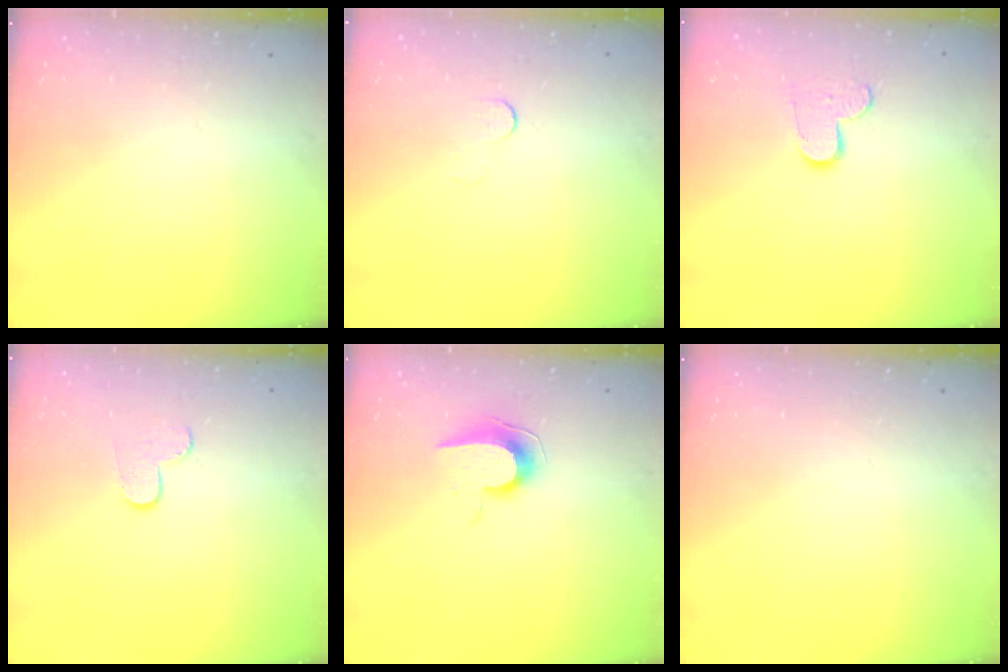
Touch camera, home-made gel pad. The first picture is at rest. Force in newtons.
{"total": 3.8, "press": 3.8, "slide": 0.3}
{"total": 8.2, "press": 8.2, "slide": 0.5}
{"total": 6.0, "press": 6.0, "slide": 0.5}
{"total": 8.3, "press": 8.2, "slide": 0.8}
{"total": 0.0}